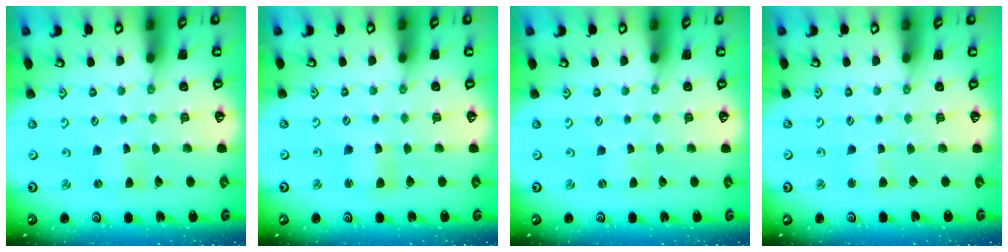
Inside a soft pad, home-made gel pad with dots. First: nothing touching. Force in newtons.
{"total": 2.7, "press": 2.7, "slide": 0.2}
{"total": 0.0}
{"total": 2.4, "press": 2.4, "slide": 0.3}